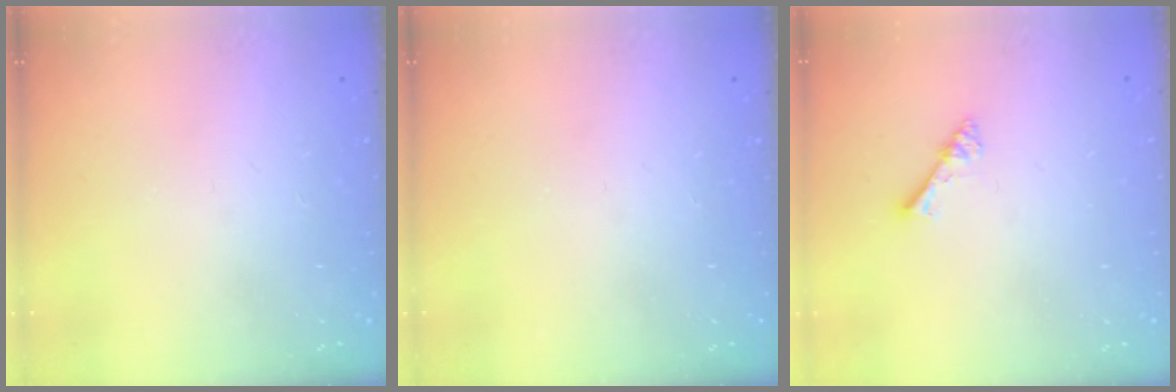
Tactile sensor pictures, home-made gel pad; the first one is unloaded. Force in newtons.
{"total": 0.0}
{"total": 2.7, "press": 2.7, "slide": 0.2}